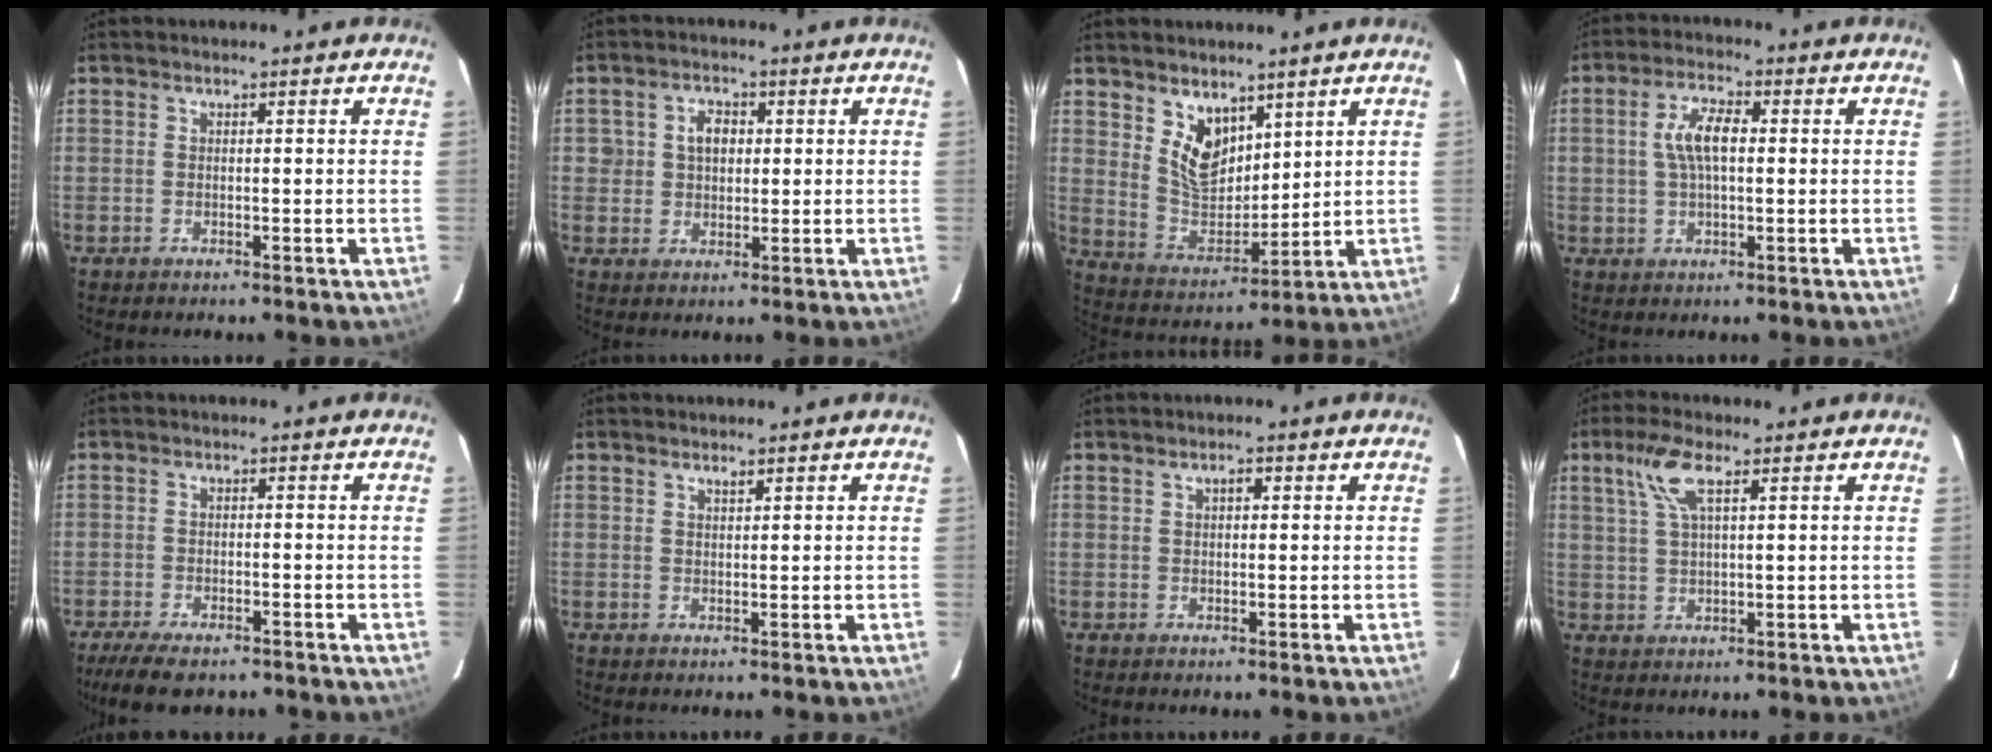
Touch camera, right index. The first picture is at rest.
{"total": 4.4, "force": [0.8, 3.8, 2.1], "torque": [-0.033, 0.015, 0.018]}
{"total": 9.4, "force": [5.6, 5.8, 5.0], "torque": [-0.087, -0.001, 0.121]}
{"total": 6.5, "force": [0.8, 3.0, 5.7], "torque": [-0.111, 0.013, 0.017]}
{"total": 8.2, "force": [-6.5, 2.8, 4.2], "torque": [-0.103, -0.023, -0.110]}
{"total": 0.9, "force": [0.7, 0.2, 0.4], "torque": [-0.007, 0.002, 0.013]}
{"total": 1.4, "force": [0.5, 0.7, 1.0], "torque": [-0.017, 0.006, 0.007]}
{"total": 6.1, "force": [2.9, 1.6, 5.1], "torque": [-0.106, 0.010, 0.060]}